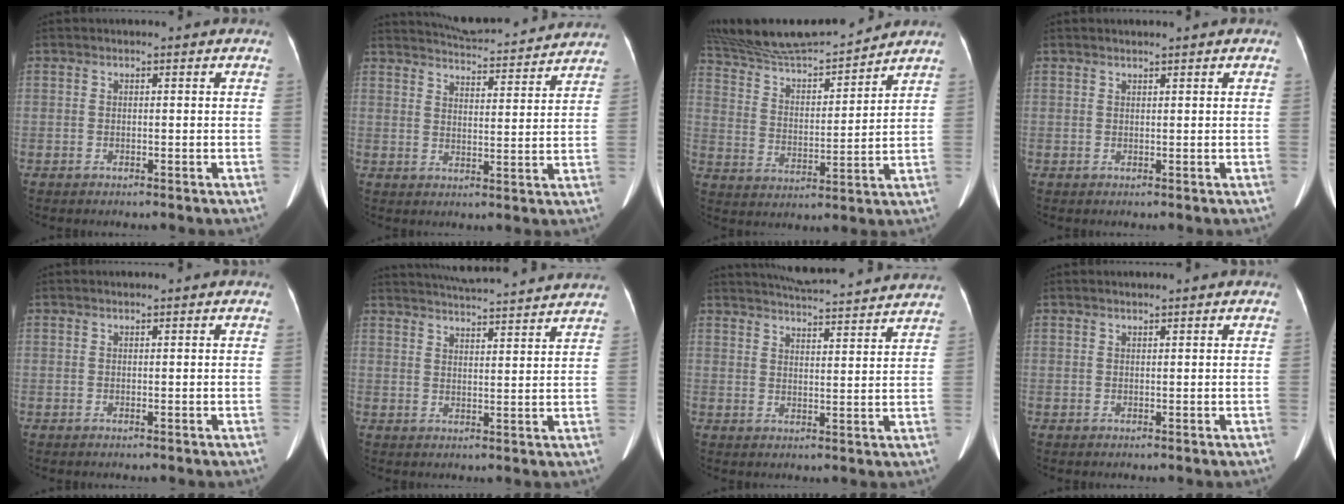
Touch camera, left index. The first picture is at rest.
{"total": 17.0, "force": [16.3, 1.7, 4.7], "torque": [-0.073, 0.005, 0.214]}
{"total": 17.0, "force": [16.0, 1.2, 5.6], "torque": [-0.107, 0.010, 0.279]}
{"total": 1.0, "force": [0.9, 0.0, 0.5], "torque": [-0.009, 0.008, 0.017]}
{"total": 0.0}
{"total": 17.4, "force": [16.3, 0.6, 6.1], "torque": [-0.101, 0.016, 0.218]}
{"total": 17.7, "force": [16.5, 1.3, 6.1], "torque": [-0.094, 0.016, 0.218]}
{"total": 0.7, "force": [0.6, 0.0, 0.4], "torque": [-0.007, 0.006, 0.012]}